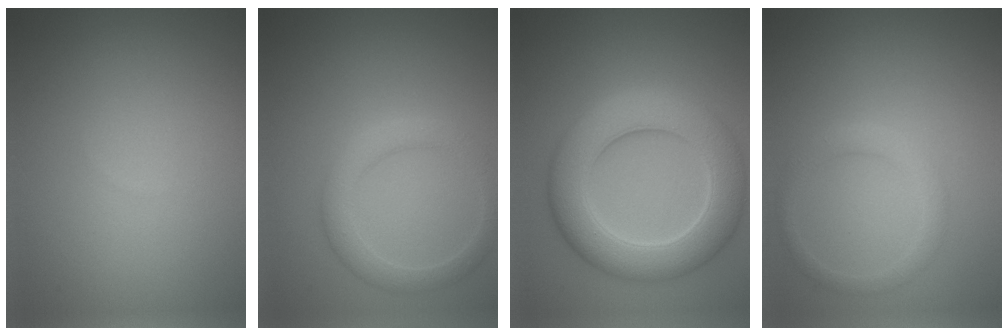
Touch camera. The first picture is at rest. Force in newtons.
{"total": 2.8, "press": 2.8, "slide": 0.1}
{"total": 8.2, "press": 8.2, "slide": 0.4}
{"total": 2.0, "press": 2.0, "slide": 0.1}